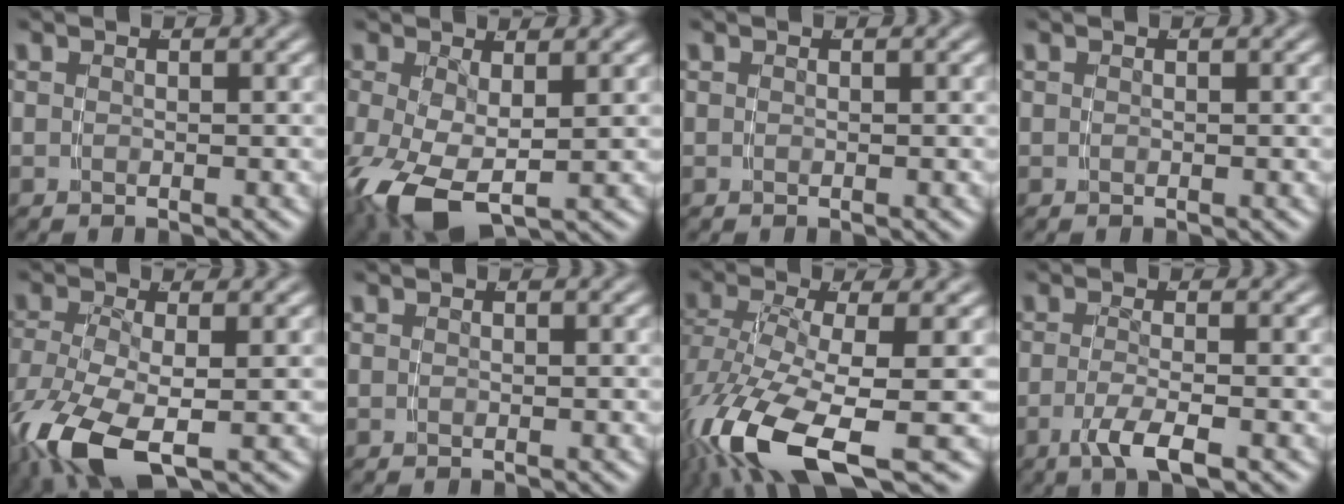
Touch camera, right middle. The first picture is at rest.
{"total": 6.4, "force": [-2.5, 3.4, 4.8], "torque": [-0.119, -0.045, -0.017]}
{"total": 0.0}
{"total": 0.0}
{"total": 7.1, "force": [-2.8, 3.4, 5.6], "torque": [-0.142, -0.046, -0.019]}
{"total": 0.0}
{"total": 9.1, "force": [-4.3, 3.4, 7.3], "torque": [-0.164, -0.052, -0.039]}
{"total": 3.2, "force": [-1.8, 0.0, 2.6], "torque": [-0.058, -0.017, -0.023]}